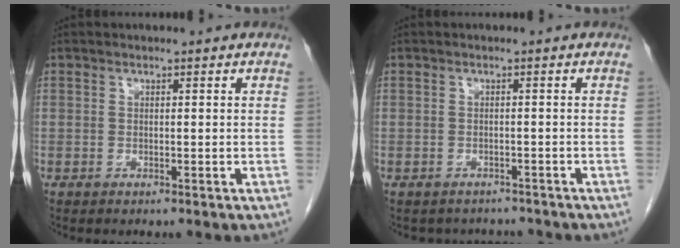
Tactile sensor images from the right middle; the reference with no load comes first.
{"total": 3.9, "force": [-3.5, 1.7, -0.3], "torque": [0.003, 0.007, -0.045]}